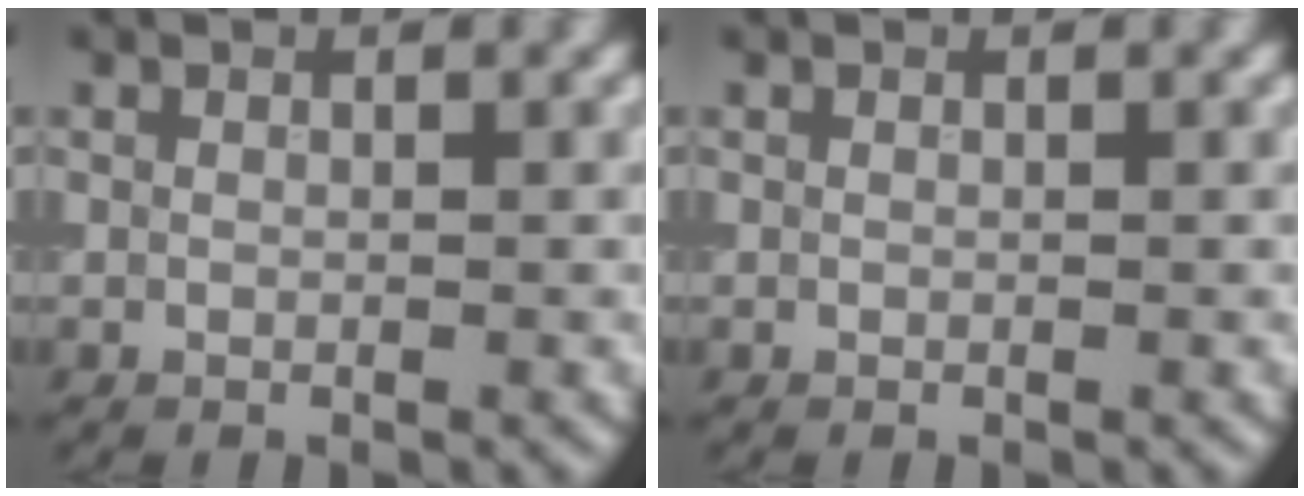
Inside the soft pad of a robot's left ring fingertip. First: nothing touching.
{"total": 0.0}